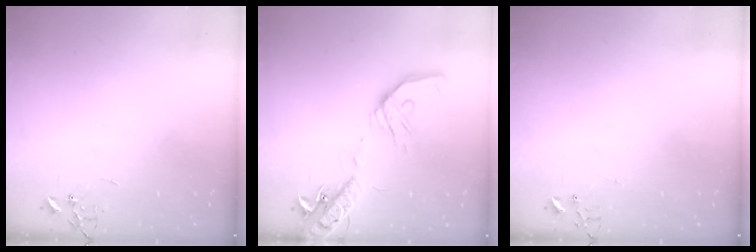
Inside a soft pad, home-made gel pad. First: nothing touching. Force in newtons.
{"total": 20.1, "press": 19.7, "slide": 3.9}
{"total": 5.0, "press": 5.0, "slide": 0.4}